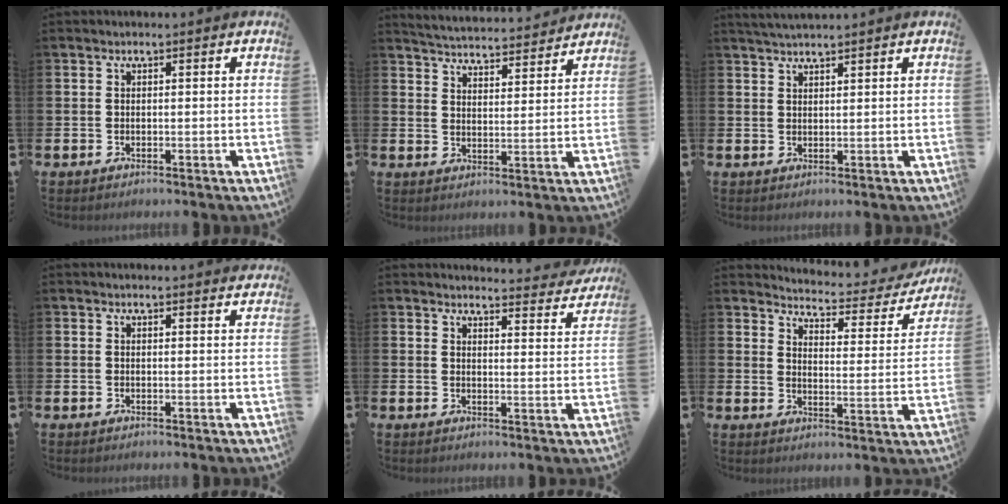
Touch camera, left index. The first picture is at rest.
{"total": 4.9, "force": [4.9, 0.4, 0.0], "torque": [-0.016, -0.041, 0.084]}
{"total": 2.2, "force": [2.2, 0.0, 0.4], "torque": [-0.009, -0.007, 0.040]}
{"total": 0.9, "force": [0.9, 0.0, 0.1], "torque": [0.008, -0.006, 0.015]}
{"total": 3.8, "force": [3.8, 0.2, 0.2], "torque": [0.004, -0.035, 0.061]}
{"total": 4.4, "force": [4.3, 0.9, 0.8], "torque": [-0.036, -0.038, 0.066]}